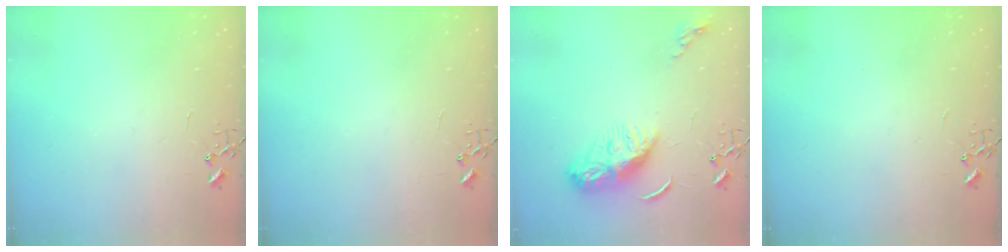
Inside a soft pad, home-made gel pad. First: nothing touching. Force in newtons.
{"total": 0.0}
{"total": 10.9, "press": 10.9, "slide": 0.4}
{"total": 0.0}